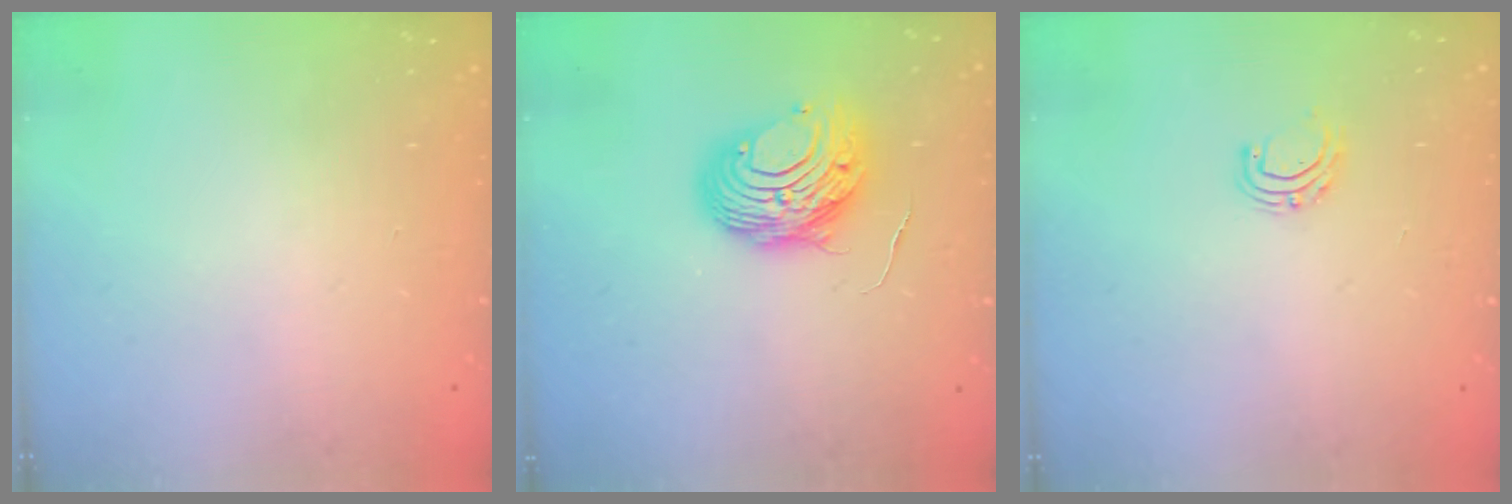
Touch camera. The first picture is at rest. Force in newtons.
{"total": 11.2, "press": 11.2, "slide": 0.9}
{"total": 5.4, "press": 5.4, "slide": 0.5}